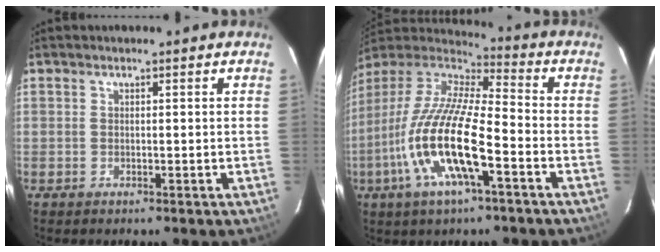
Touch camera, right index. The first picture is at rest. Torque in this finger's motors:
{"motor_torque": [1.09, -0.71, 1.05, 0.21]}